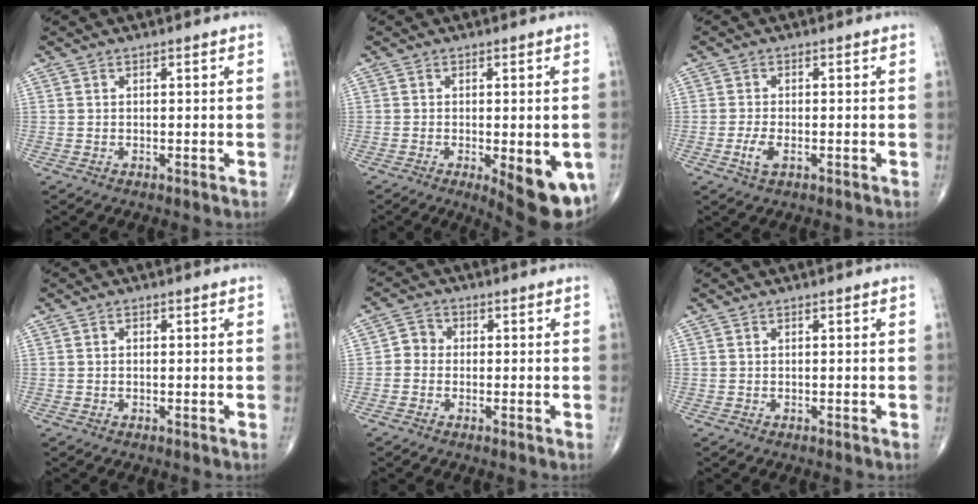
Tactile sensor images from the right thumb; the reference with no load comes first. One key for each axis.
{"total": 11.8, "fx": -3.9, "fy": 4.1, "fz": 10.3, "tx": -0.116, "ty": -0.014, "tz": -0.042}
{"total": 3.0, "fx": -1.0, "fy": 1.3, "fz": 2.5, "tx": -0.058, "ty": 0.000, "tz": -0.020}
{"total": 0.7, "fx": 0.0, "fy": 0.4, "fz": 0.5, "tx": -0.012, "ty": 0.001, "tz": 0.000}
{"total": 3.2, "fx": -0.6, "fy": 2.8, "fz": 1.3, "tx": -0.006, "ty": 0.008, "tz": -0.024}
{"total": 0.0}